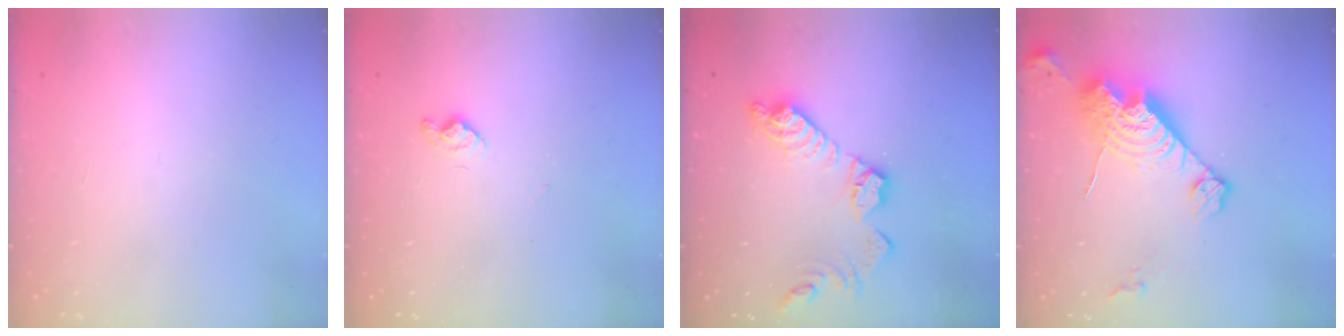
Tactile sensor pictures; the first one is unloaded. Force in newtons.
{"total": 6.3, "press": 6.3, "slide": 0.7}
{"total": 13.8, "press": 13.8, "slide": 0.7}
{"total": 17.1, "press": 17.0, "slide": 1.7}